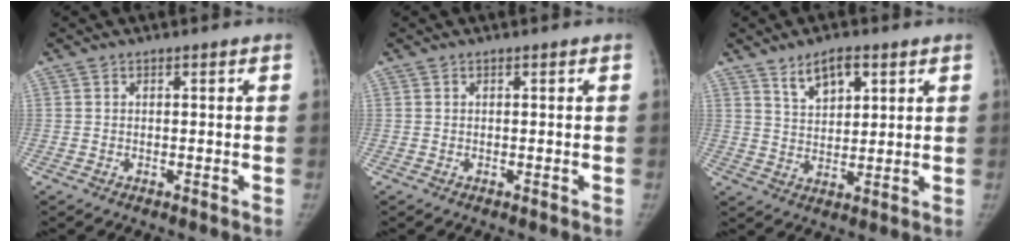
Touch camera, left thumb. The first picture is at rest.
{"total": 0.0}
{"total": 6.7, "force": [3.9, 3.5, 4.2], "torque": [-0.053, -0.023, 0.071]}